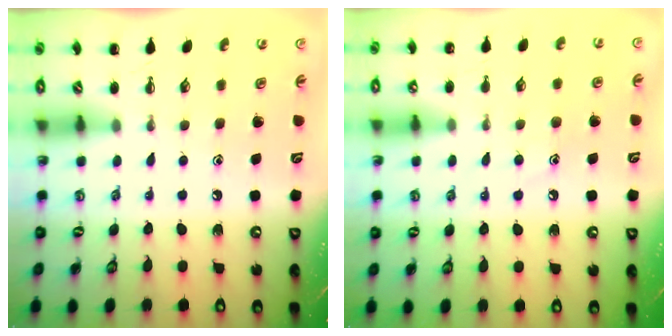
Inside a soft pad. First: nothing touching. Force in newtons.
{"total": 7.0, "press": 6.8, "slide": 1.3}